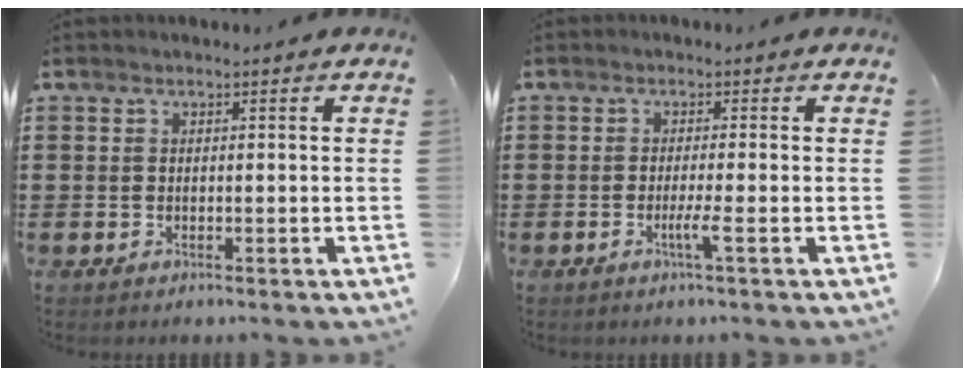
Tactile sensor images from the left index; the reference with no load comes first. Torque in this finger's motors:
{"motor_torque": [0.05, 0.04, 0.05, 0.05]}